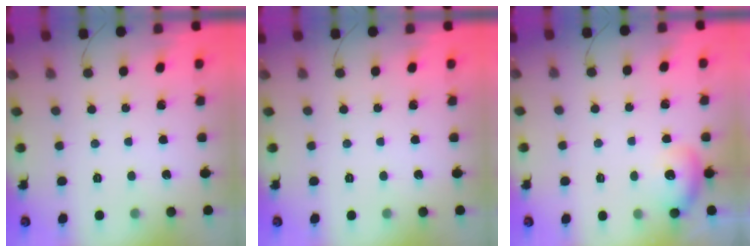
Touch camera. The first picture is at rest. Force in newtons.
{"total": 0.0}
{"total": 10.2, "press": 9.3, "slide": 4.3}